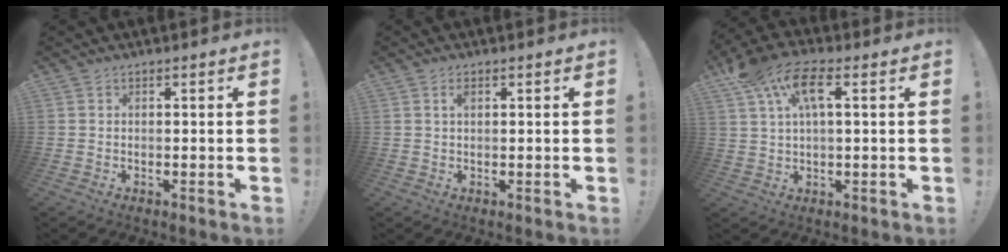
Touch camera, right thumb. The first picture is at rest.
{"total": 1.6, "force": [0.6, 0.8, 1.3], "torque": [-0.025, 0.003, 0.010]}
{"total": 10.5, "force": [4.5, 5.1, 8.0], "torque": [-0.154, 0.002, 0.083]}